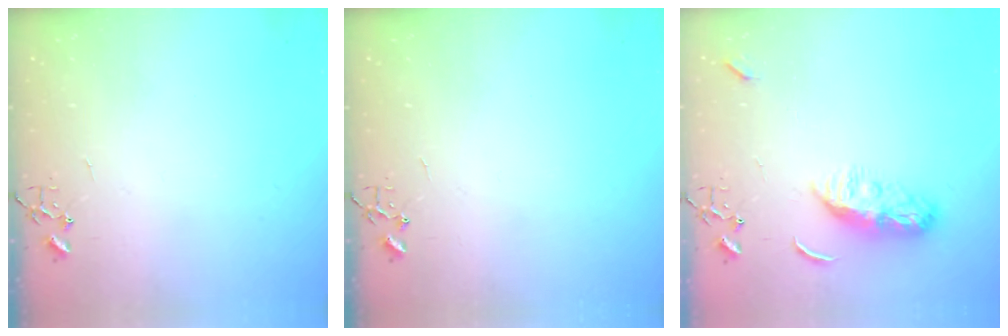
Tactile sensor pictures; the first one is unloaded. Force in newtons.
{"total": 0.0}
{"total": 9.6, "press": 9.6, "slide": 0.7}